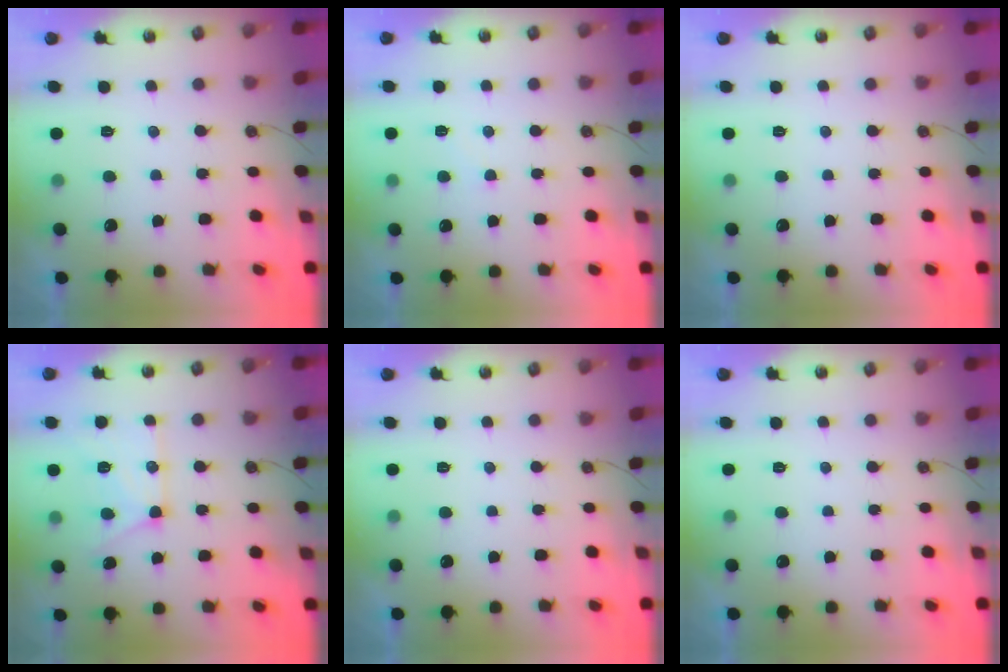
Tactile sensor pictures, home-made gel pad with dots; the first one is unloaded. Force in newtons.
{"total": 2.8, "press": 2.8, "slide": 0.4}
{"total": 0.0}
{"total": 12.2, "press": 12.2, "slide": 0.4}
{"total": 0.0}
{"total": 0.0}